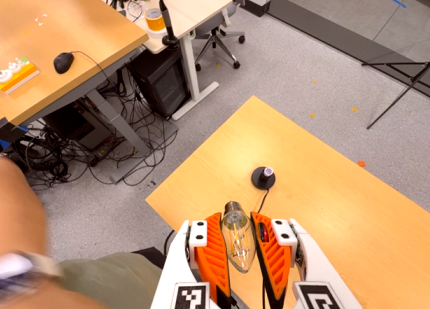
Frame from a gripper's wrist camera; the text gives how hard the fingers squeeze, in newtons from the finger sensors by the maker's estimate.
{"total": 21.0, "left": 22.9, "right": 19.1}